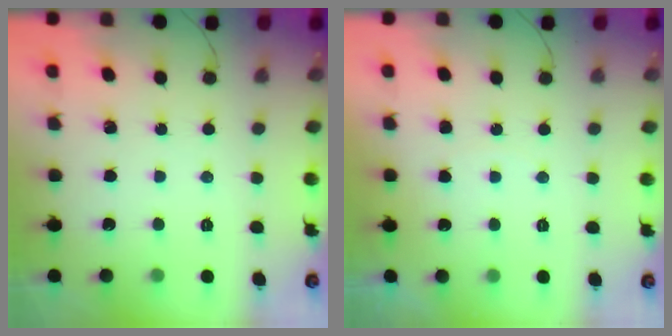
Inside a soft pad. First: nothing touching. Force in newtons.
{"total": 3.0, "press": 2.4, "slide": 1.9}